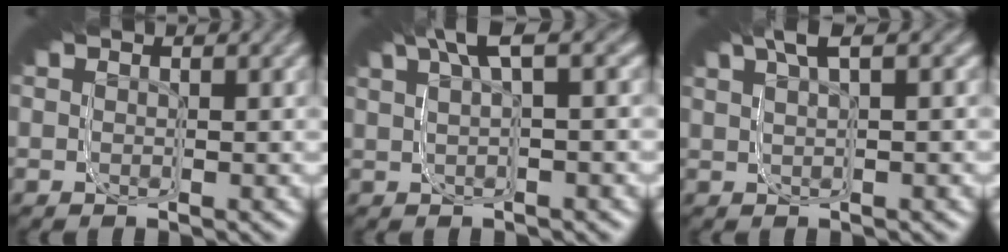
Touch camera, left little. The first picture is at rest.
{"total": 3.9, "force": [1.6, 1.3, 3.3], "torque": [-0.077, 0.024, 0.015]}
{"total": 2.8, "force": [0.8, 1.0, 2.5], "torque": [-0.071, 0.021, 0.007]}